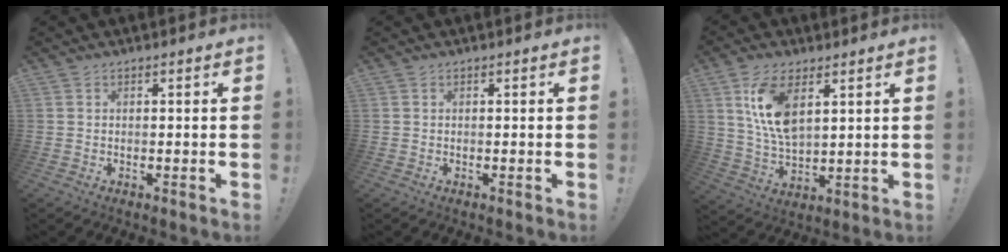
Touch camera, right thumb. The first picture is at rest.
{"total": 0.0}
{"total": 11.8, "force": [5.4, 5.7, 8.8], "torque": [-0.175, -0.025, 0.095]}